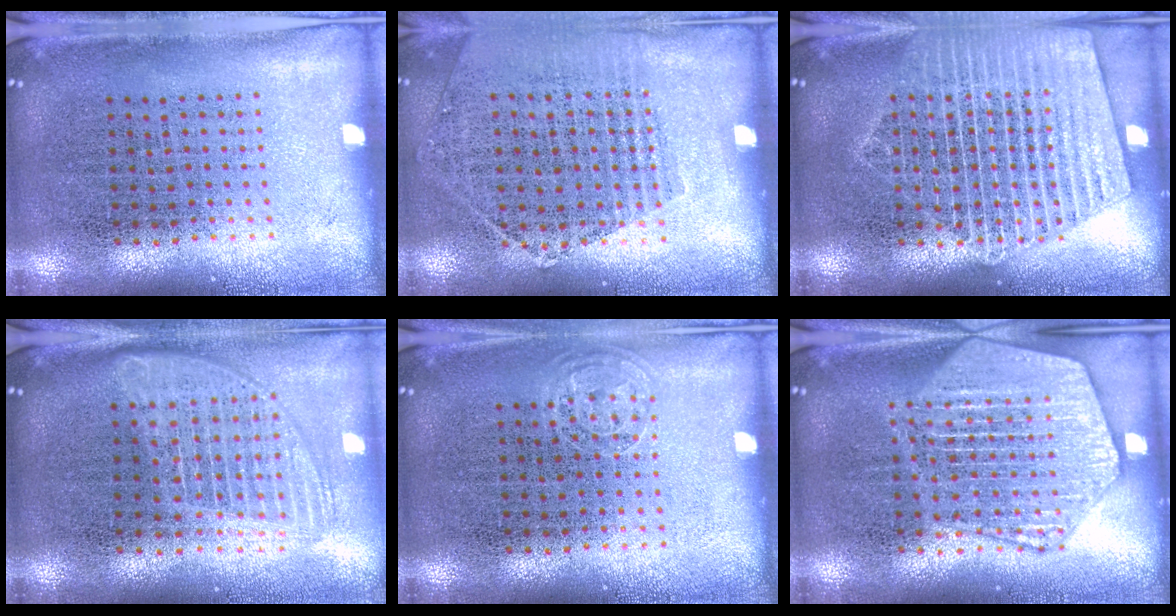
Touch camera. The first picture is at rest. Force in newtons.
{"total": 1.2, "press": 1.1, "slide": 0.5}
{"total": 3.7, "press": 3.6, "slide": 0.5}
{"total": 1.8, "press": 1.5, "slide": 1.0}
{"total": 0.7, "press": 0.6, "slide": 0.3}
{"total": 3.9, "press": 3.8, "slide": 0.4}